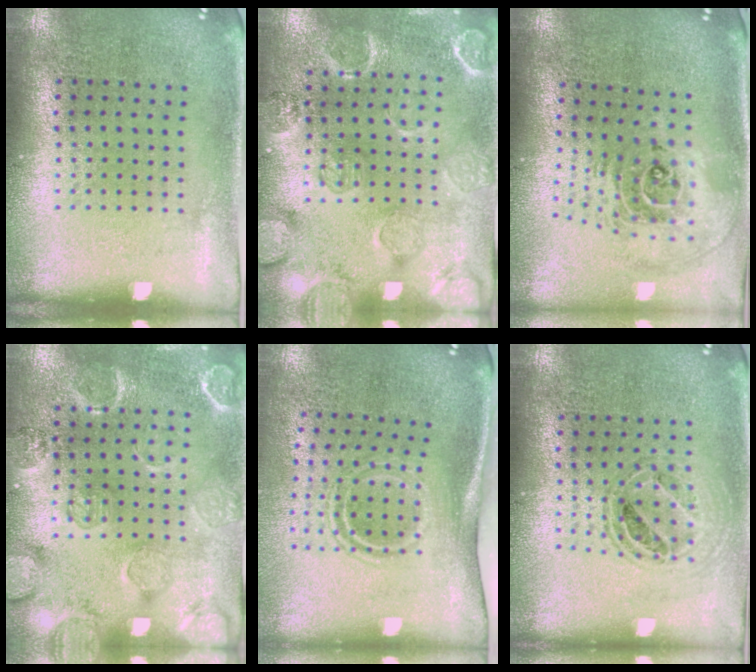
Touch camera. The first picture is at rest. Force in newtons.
{"total": 2.4, "press": 2.2, "slide": 0.9}
{"total": 2.4, "press": 1.8, "slide": 1.6}
{"total": 2.3, "press": 2.1, "slide": 0.9}
{"total": 1.9, "press": 1.1, "slide": 1.5}
{"total": 0.8, "press": 0.7, "slide": 0.2}